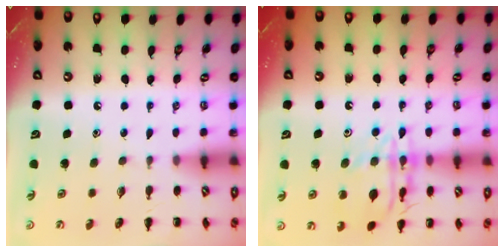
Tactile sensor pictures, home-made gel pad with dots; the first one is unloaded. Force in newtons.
{"total": 13.6, "press": 13.5, "slide": 1.2}